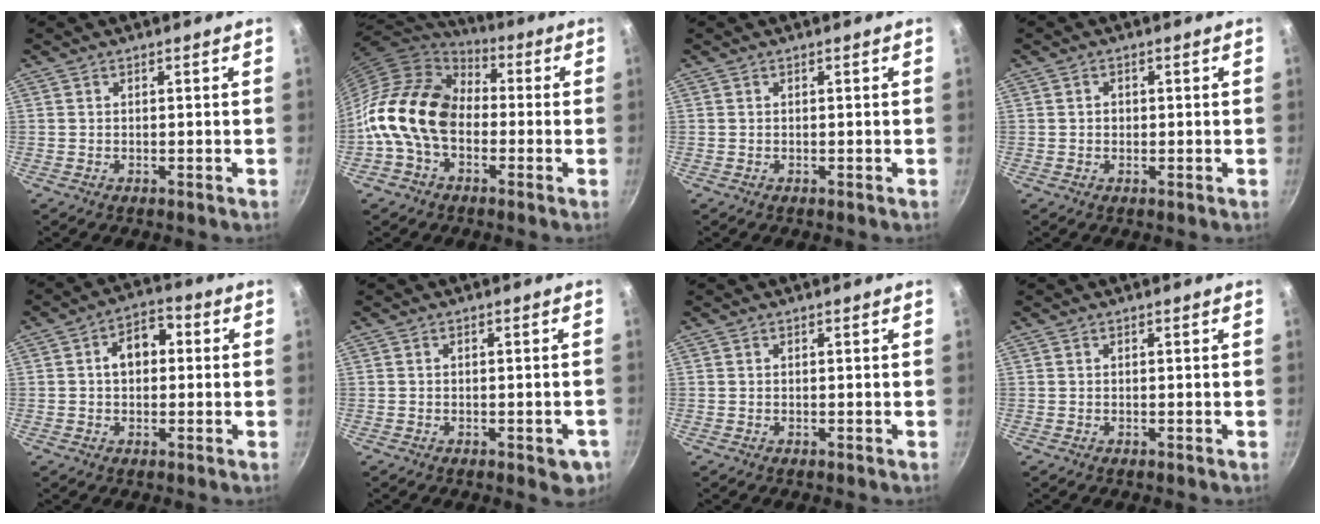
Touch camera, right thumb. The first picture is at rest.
{"total": 16.9, "force": [-2.3, 11.9, 11.8], "torque": [-0.187, 0.041, -0.065]}
{"total": 0.0}
{"total": 1.2, "force": [0.0, 1.0, 0.6], "torque": [-0.007, 0.003, -0.001]}
{"total": 7.5, "force": [0.8, 5.3, 5.2], "torque": [-0.044, 0.023, 0.002]}
{"total": 4.5, "force": [-1.8, 2.1, 3.5], "torque": [-0.027, 0.005, -0.020]}
{"total": 0.0}
{"total": 0.0}